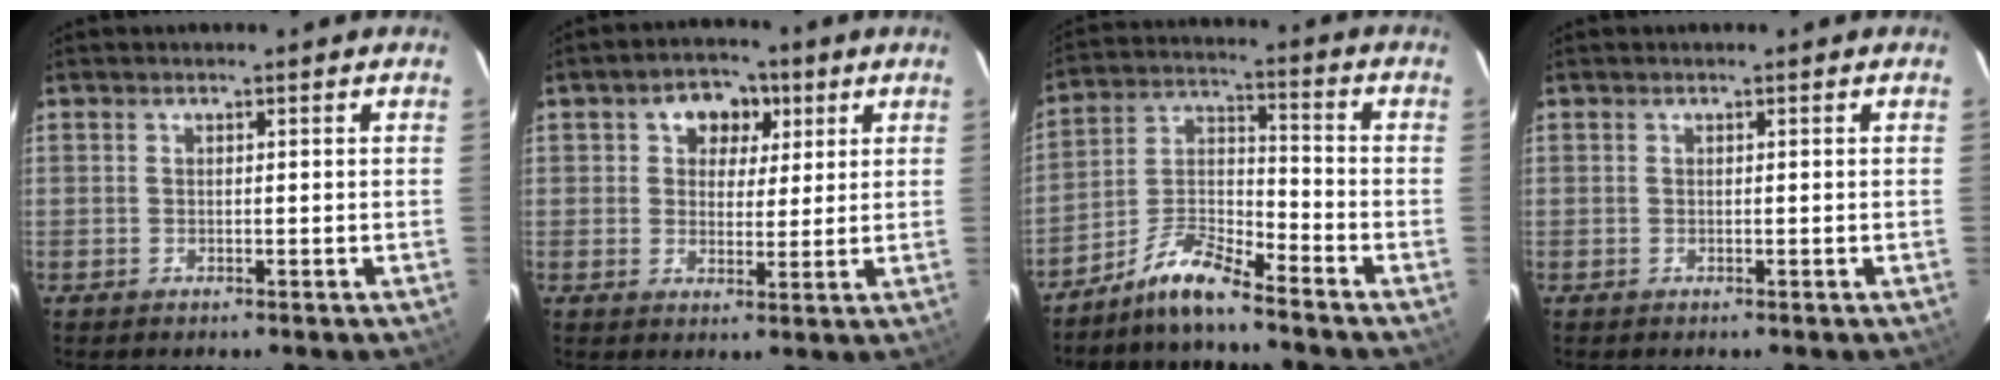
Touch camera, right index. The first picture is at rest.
{"total": 7.0, "force": [2.7, 5.5, 3.3], "torque": [-0.050, 0.020, 0.040]}
{"total": 8.2, "force": [-7.2, 0.7, 3.7], "torque": [-0.090, 0.029, -0.149]}
{"total": 0.0}